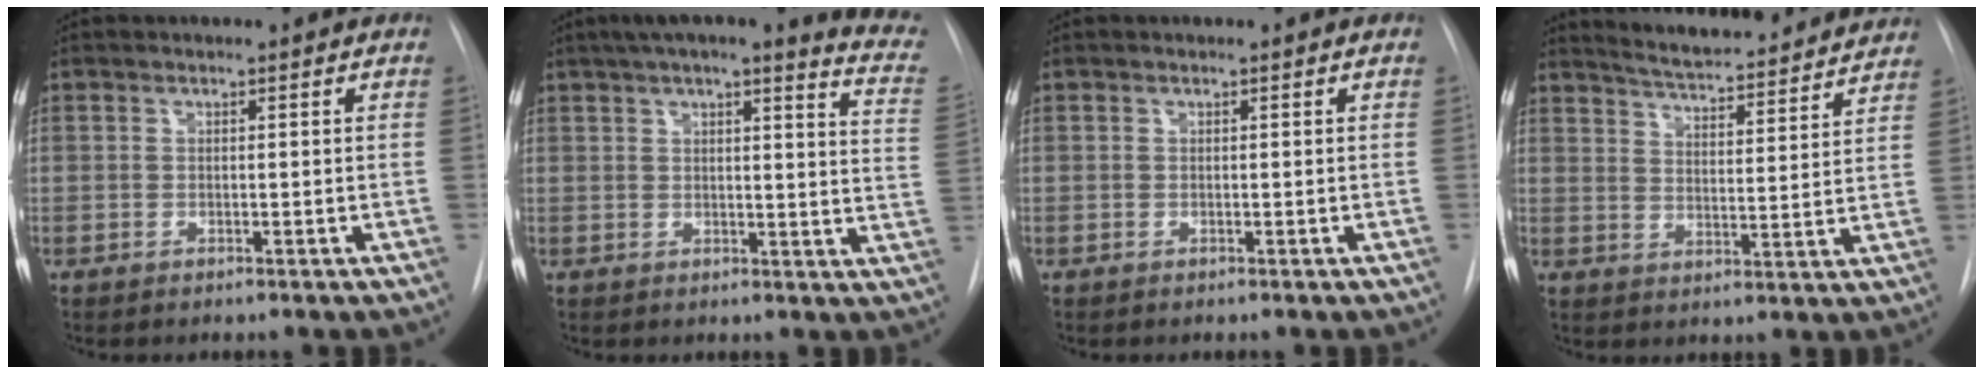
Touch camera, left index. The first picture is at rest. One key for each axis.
{"total": 19.1, "fx": 15.3, "fy": 2.4, "fz": 11.2, "tx": -0.146, "ty": -0.017, "tz": 0.167}
{"total": 0.0}
{"total": 18.5, "fx": 17.3, "fy": 2.6, "fz": 5.9, "tx": -0.085, "ty": -0.010, "tz": 0.228}